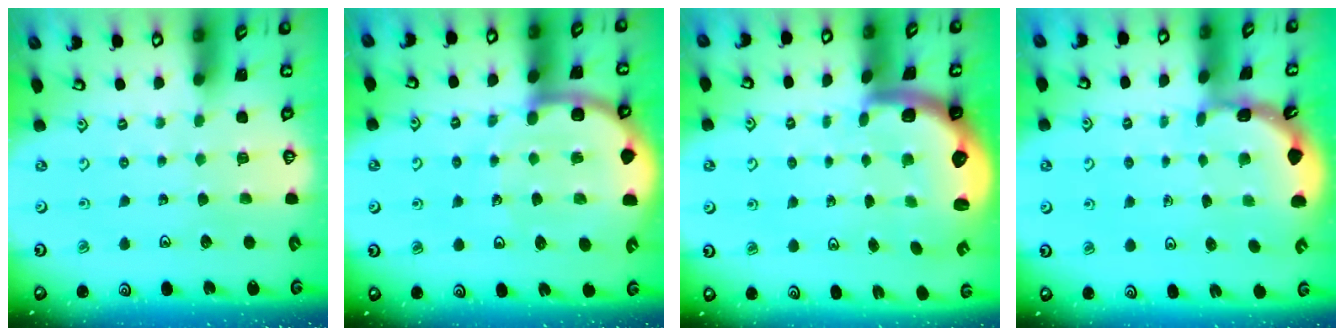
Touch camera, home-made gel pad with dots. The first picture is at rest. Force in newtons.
{"total": 10.6, "press": 10.5, "slide": 1.4}
{"total": 2.8, "press": 2.4, "slide": 1.4}
{"total": 1.9, "press": 1.9, "slide": 0.1}